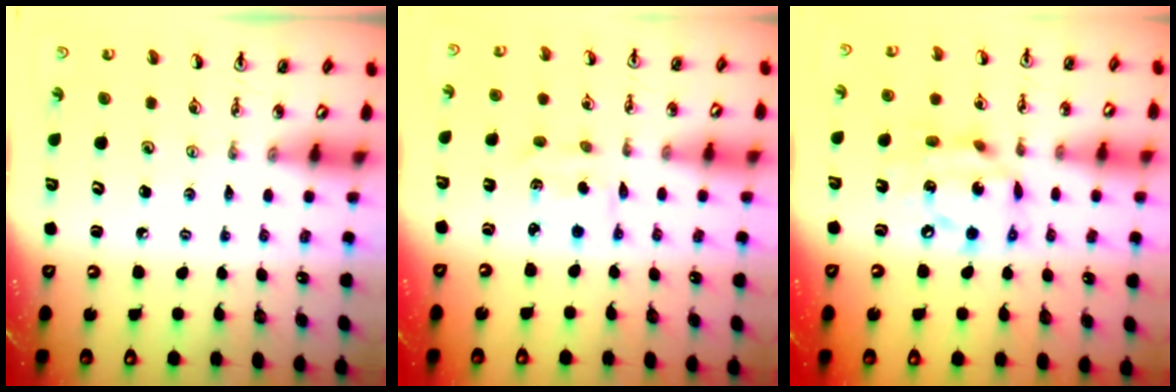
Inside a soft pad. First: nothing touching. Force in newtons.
{"total": 2.3, "press": 2.1, "slide": 0.8}
{"total": 14.4, "press": 14.3, "slide": 1.7}